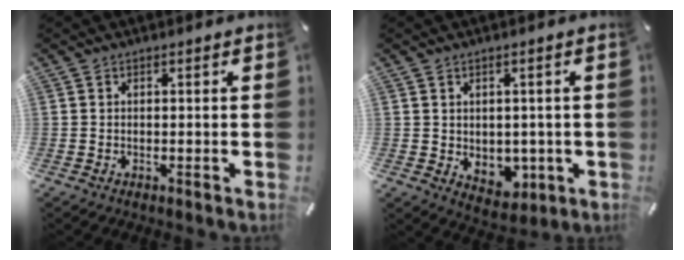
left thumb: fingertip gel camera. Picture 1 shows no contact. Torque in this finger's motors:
{"motor_torque": [0.79, 0.80, 0.09, -0.02, 0.00]}